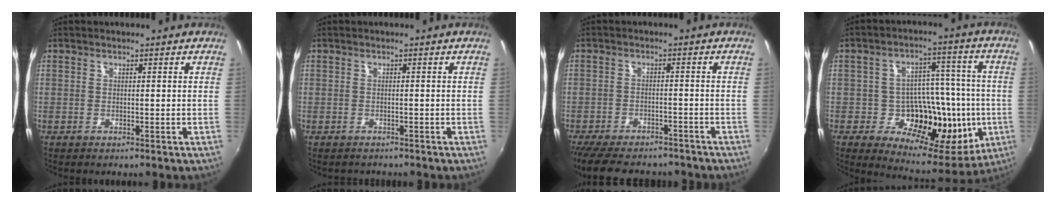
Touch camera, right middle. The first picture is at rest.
{"total": 1.3, "force": [-1.0, 0.9, -0.1], "torque": [-0.003, 0.001, -0.014]}
{"total": 15.4, "force": [-12.7, 5.7, 6.6], "torque": [-0.150, -0.022, -0.187]}
{"total": 19.5, "force": [-3.5, 13.5, 13.6], "torque": [-0.213, 0.006, -0.034]}